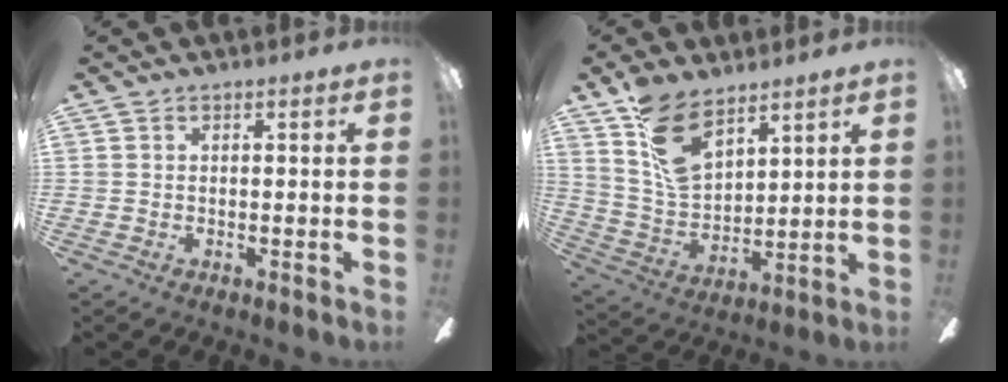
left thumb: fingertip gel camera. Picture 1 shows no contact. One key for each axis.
{"total": 13.0, "fx": 8.4, "fy": 6.7, "fz": 7.3, "tx": -0.140, "ty": -0.034, "tz": 0.163}